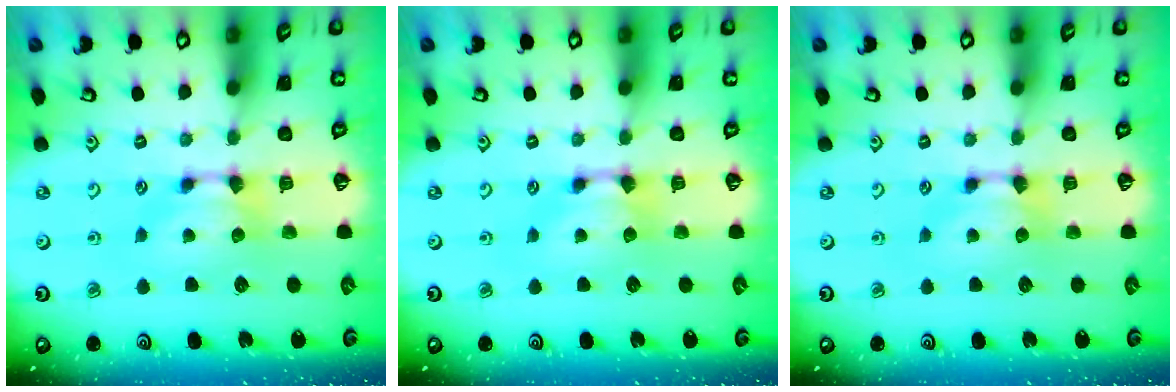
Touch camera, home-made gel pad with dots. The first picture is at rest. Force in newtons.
{"total": 0.6, "press": 0.0, "slide": 0.6}
{"total": 0.0}